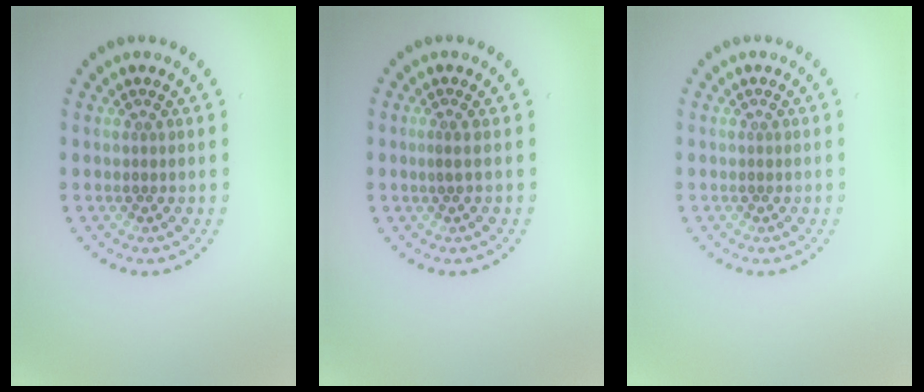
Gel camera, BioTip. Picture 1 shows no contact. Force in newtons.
{"total": 0.7, "press": 0.3, "slide": 0.6}
{"total": 0.0}